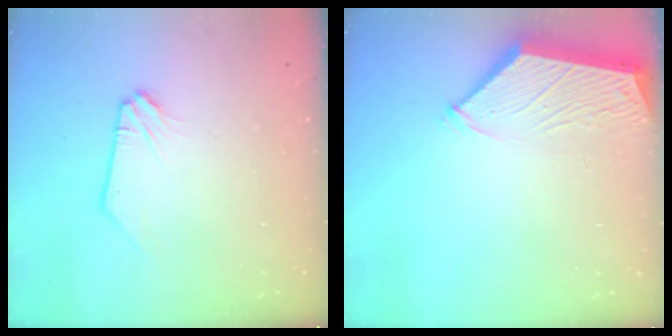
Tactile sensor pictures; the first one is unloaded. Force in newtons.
{"total": 3.2, "press": 3.1, "slide": 0.4}